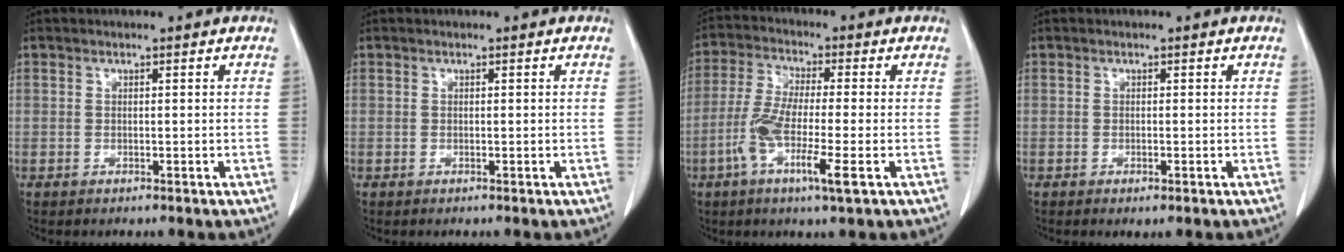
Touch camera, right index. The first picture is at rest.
{"total": 0.0}
{"total": 10.1, "force": [-3.4, 0.6, 9.5], "torque": [-0.187, -0.011, -0.070]}
{"total": 1.0, "force": [-0.6, 0.2, 0.8], "torque": [-0.012, -0.003, -0.006]}